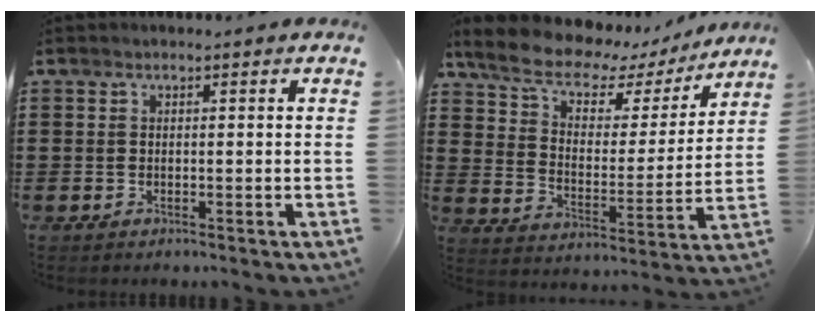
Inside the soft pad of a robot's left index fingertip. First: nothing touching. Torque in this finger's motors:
{"motor_torque": [1.01, -1.13, 0.57, 0.17]}